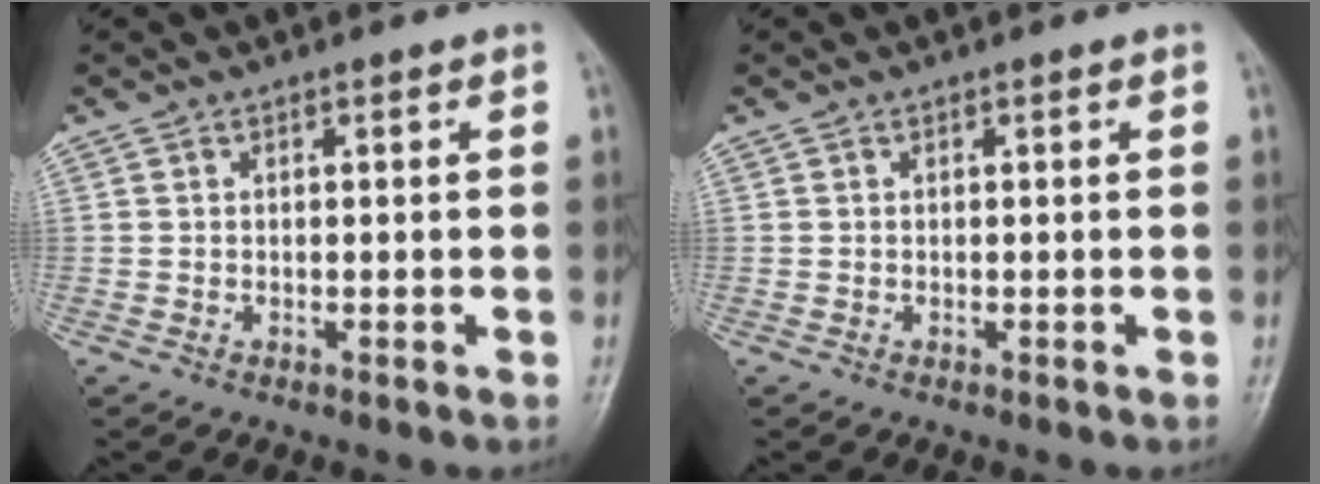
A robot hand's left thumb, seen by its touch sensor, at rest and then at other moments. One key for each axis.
{"total": 0.0}